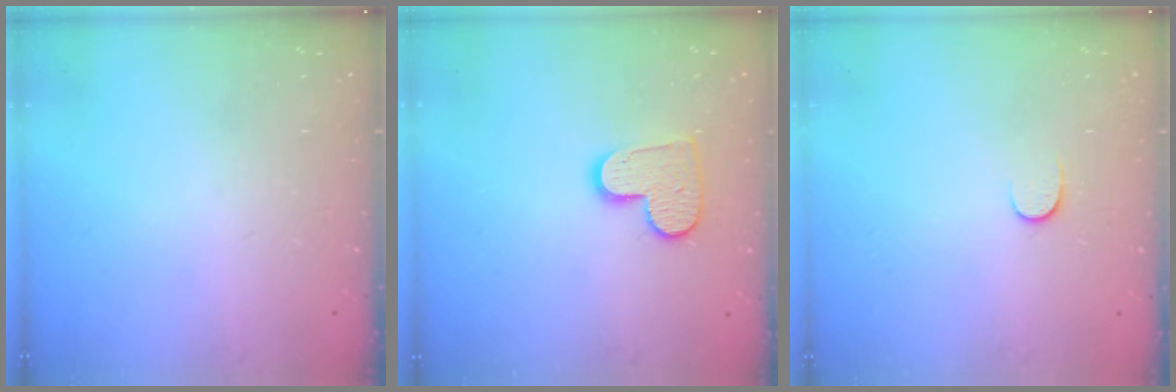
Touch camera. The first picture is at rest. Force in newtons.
{"total": 9.7, "press": 9.7, "slide": 0.5}
{"total": 4.4, "press": 4.3, "slide": 0.7}